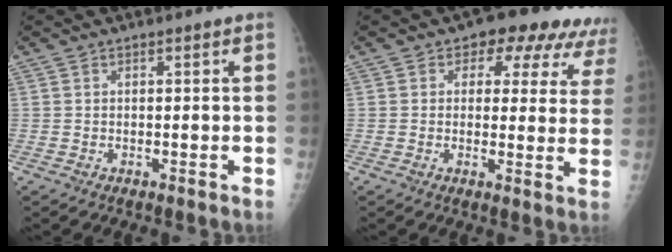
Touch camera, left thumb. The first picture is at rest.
{"total": 11.2, "force": [7.2, 7.0, 5.0], "torque": [0.003, -0.018, 0.060]}